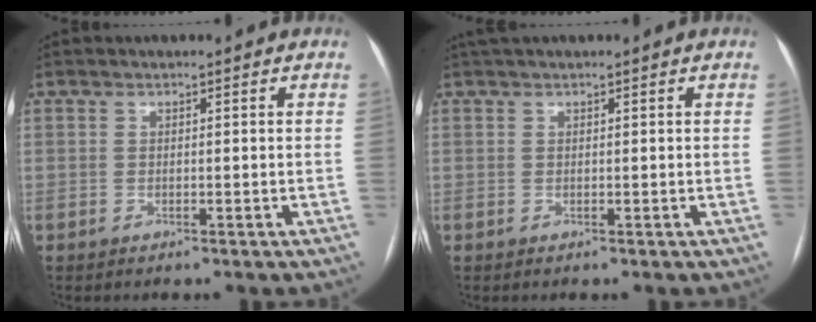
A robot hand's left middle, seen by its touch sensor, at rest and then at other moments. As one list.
[{"total": 1.8, "force": [1.6, 0.1, 0.9], "torque": [-0.012, 0.032, 0.029]}]